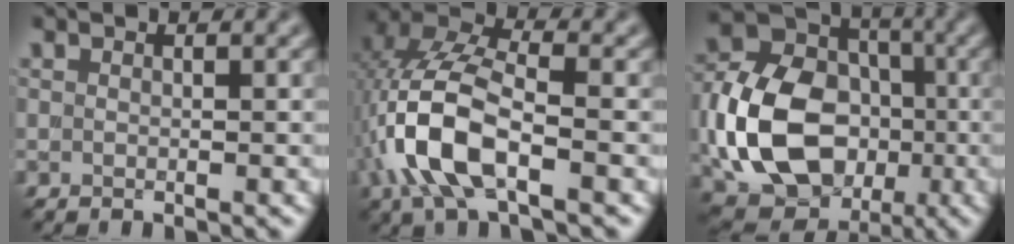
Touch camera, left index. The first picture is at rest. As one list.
[{"total": 8.7, "force": [-2.6, 3.8, 7.4], "torque": [-0.169, 0.014, -0.056]}, {"total": 14.1, "force": [-2.9, 10.6, 8.9], "torque": [-0.188, -0.012, -0.053]}]